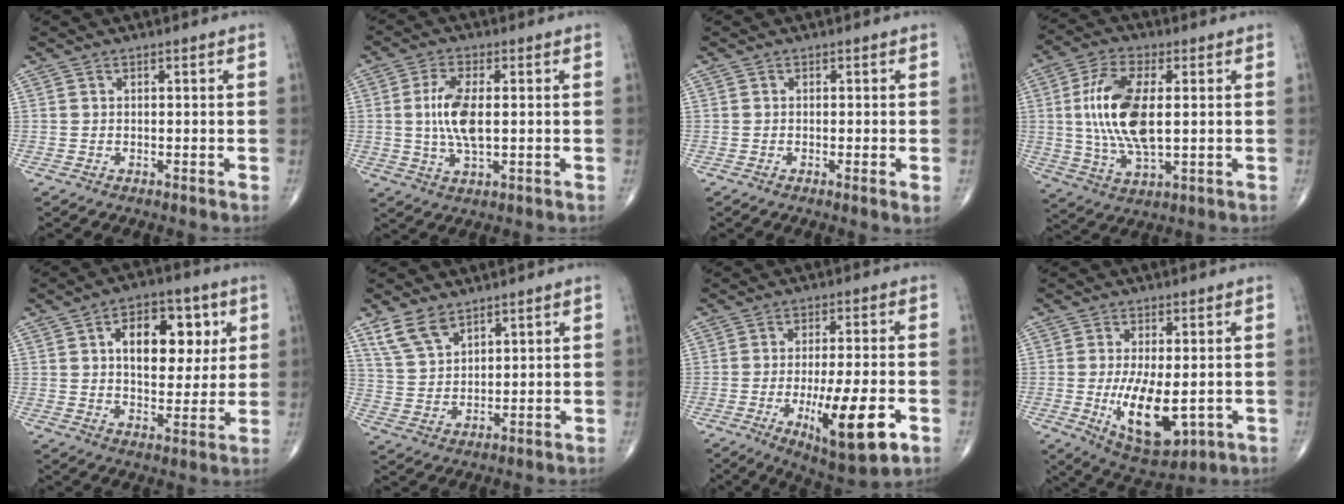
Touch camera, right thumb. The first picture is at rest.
{"total": 8.3, "force": [0.4, 3.4, 7.5], "torque": [-0.161, -0.005, 0.009]}
{"total": 1.9, "force": [-0.4, 0.2, 1.9], "torque": [-0.033, -0.007, -0.007]}
{"total": 14.5, "force": [1.3, 6.5, 12.9], "torque": [-0.262, -0.007, 0.027]}
{"total": 14.6, "force": [4.0, 8.6, 11.2], "torque": [-0.122, -0.002, 0.061]}
{"total": 7.0, "force": [4.9, 3.6, 3.5], "torque": [-0.059, -0.020, 0.105]}
{"total": 14.8, "force": [-5.1, 3.7, 13.5], "torque": [-0.215, 0.000, -0.069]}
{"total": 12.5, "force": [-2.2, 5.6, 11.0], "torque": [-0.174, -0.020, -0.020]}